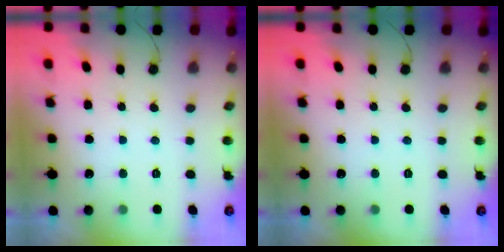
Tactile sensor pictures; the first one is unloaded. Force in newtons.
{"total": 0.0}